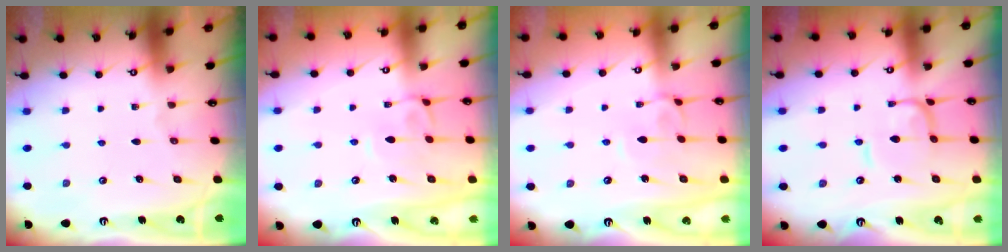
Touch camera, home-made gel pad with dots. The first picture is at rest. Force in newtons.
{"total": 3.0, "press": 2.9, "slide": 0.7}
{"total": 3.9, "press": 3.9, "slide": 0.3}
{"total": 1.0, "press": 0.9, "slide": 0.4}